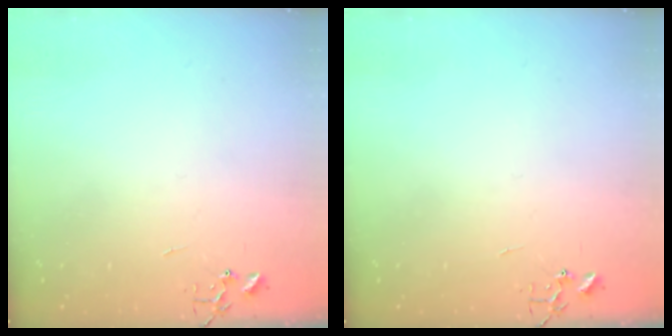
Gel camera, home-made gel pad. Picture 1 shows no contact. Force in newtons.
{"total": 0.0}